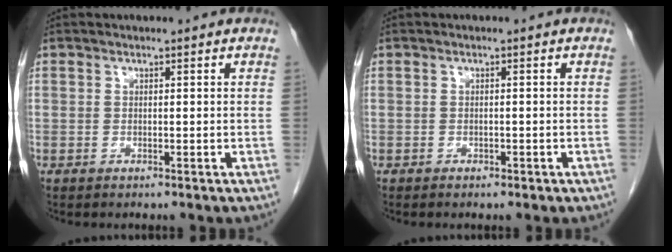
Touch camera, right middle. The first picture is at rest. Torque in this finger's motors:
{"motor_torque": [-0.28, -0.06, -0.03, -0.01]}